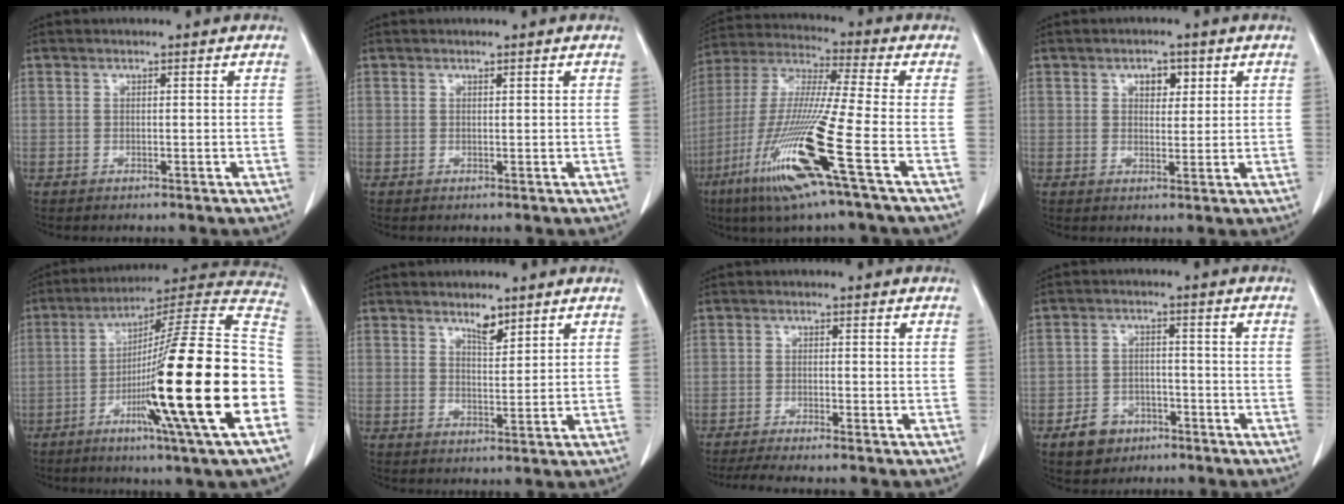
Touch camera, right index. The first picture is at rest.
{"total": 0.0}
{"total": 17.8, "force": [-7.6, -1.1, 16.0], "torque": [-0.346, -0.038, -0.153]}
{"total": 3.2, "force": [1.5, 1.9, 2.1], "torque": [-0.028, 0.004, 0.022]}
{"total": 27.0, "force": [-7.2, -1.1, 26.0], "torque": [-0.340, -0.019, -0.139]}
{"total": 3.1, "force": [2.4, 0.9, 1.6], "torque": [-0.032, -0.005, 0.043]}
{"total": 5.1, "force": [-4.4, -0.4, 2.6], "torque": [-0.036, -0.012, -0.072]}
{"total": 5.3, "force": [-3.2, 3.9, 1.6], "torque": [-0.029, 0.008, -0.047]}